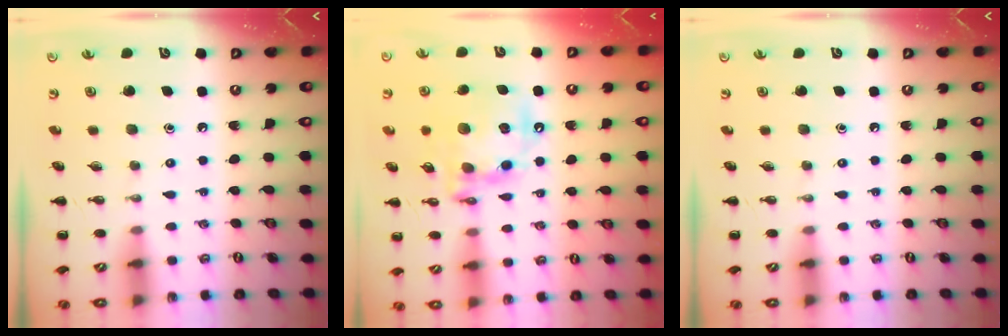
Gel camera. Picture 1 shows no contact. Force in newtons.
{"total": 15.7, "press": 15.4, "slide": 3.0}
{"total": 0.0}